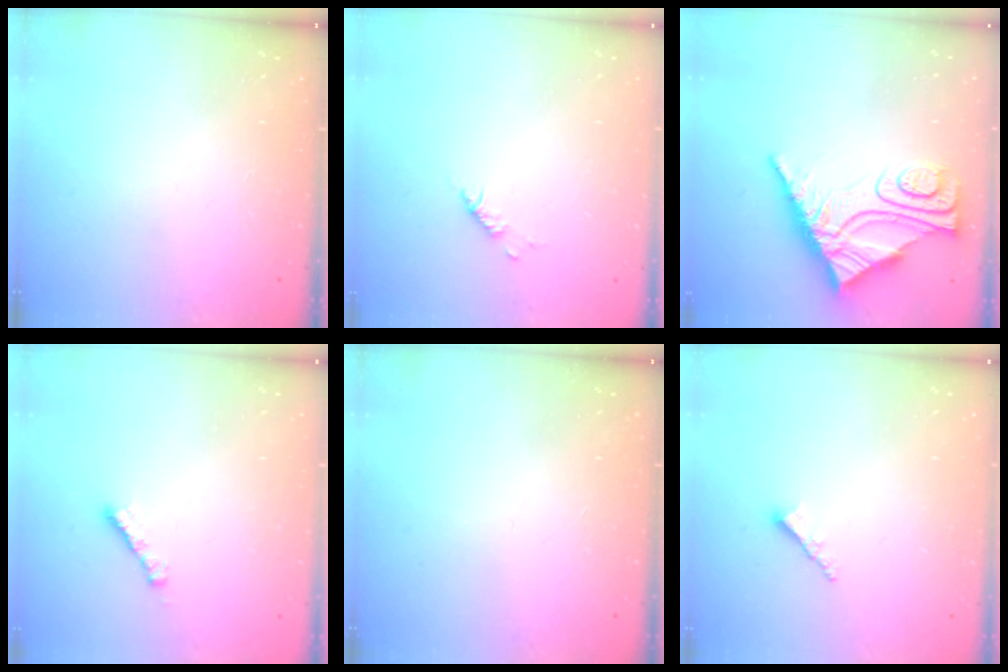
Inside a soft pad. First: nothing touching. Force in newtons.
{"total": 2.9, "press": 2.9, "slide": 0.6}
{"total": 12.3, "press": 12.2, "slide": 1.2}
{"total": 2.3, "press": 2.3, "slide": 0.4}
{"total": 0.0}
{"total": 2.3, "press": 2.2, "slide": 0.6}